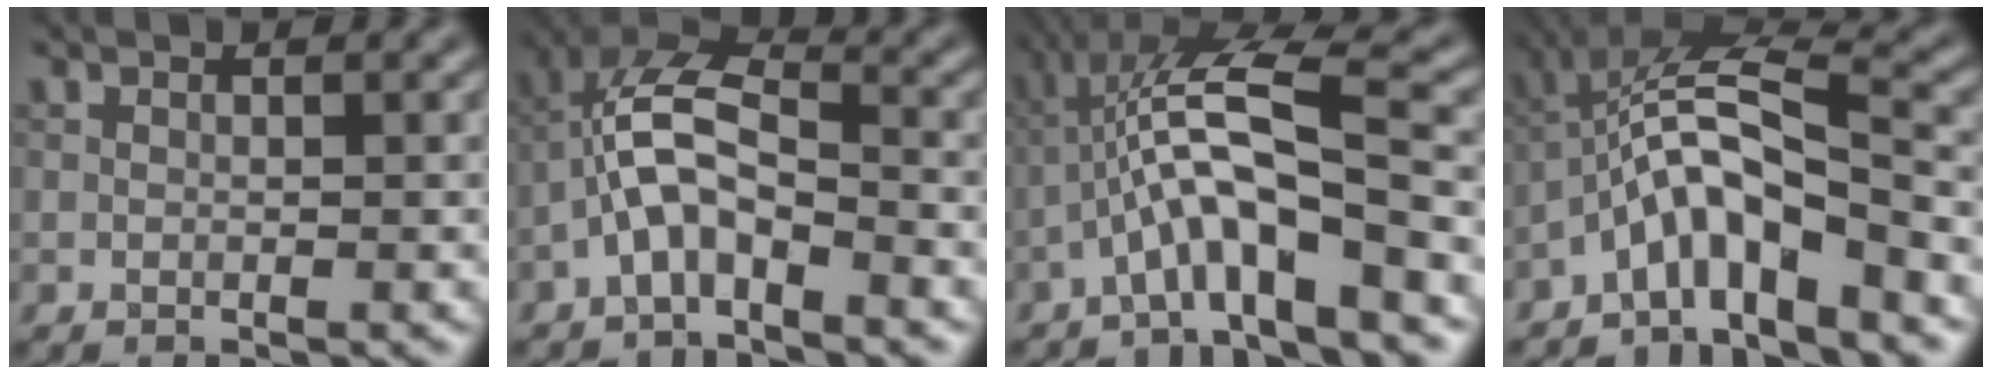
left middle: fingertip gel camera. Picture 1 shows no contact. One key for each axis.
{"total": 5.8, "fx": -2.3, "fy": 2.4, "fz": 4.7, "tx": -0.096, "ty": 0.020, "tz": -0.050}
{"total": 7.7, "fx": -2.6, "fy": 1.4, "fz": 7.1, "tx": -0.131, "ty": 0.025, "tz": -0.052}
{"total": 7.2, "fx": -3.6, "fy": 1.9, "fz": 6.0, "tx": -0.111, "ty": 0.019, "tz": -0.073}